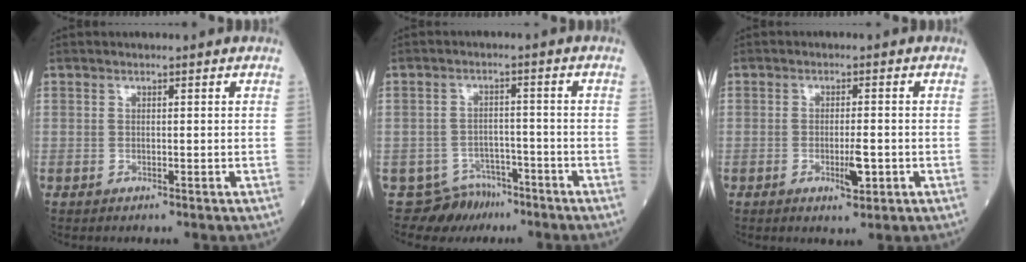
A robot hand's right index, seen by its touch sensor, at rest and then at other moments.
{"total": 5.2, "force": [-4.1, 3.0, -0.9], "torque": [0.021, 0.018, -0.065]}
{"total": 3.7, "force": [-1.1, 0.9, 3.4], "torque": [-0.055, -0.002, -0.013]}